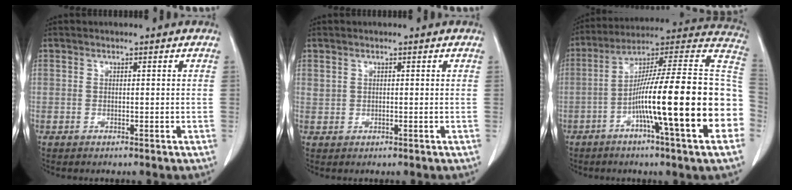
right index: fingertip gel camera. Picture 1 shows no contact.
{"total": 0.7, "force": [0.5, 0.5, 0.2], "torque": [0.002, 0.005, 0.008]}
{"total": 25.1, "force": [-5.9, 1.1, 24.4], "torque": [-0.288, 0.013, -0.101]}